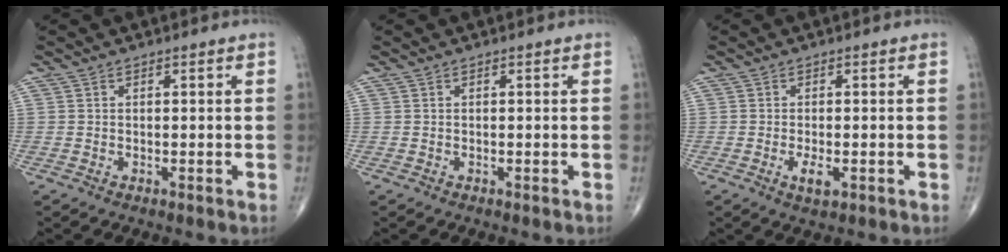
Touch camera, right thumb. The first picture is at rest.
{"total": 0.0}
{"total": 3.7, "force": [-1.2, 1.5, 3.2], "torque": [-0.057, -0.005, -0.018]}